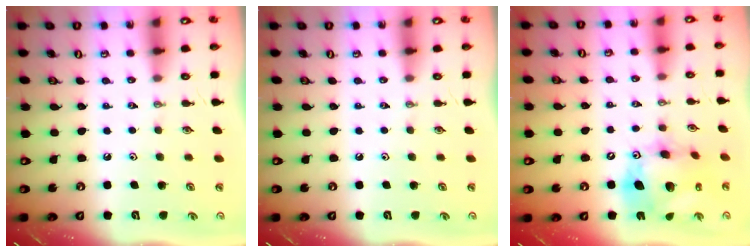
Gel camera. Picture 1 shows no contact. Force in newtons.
{"total": 0.0}
{"total": 17.0, "press": 16.9, "slide": 1.9}